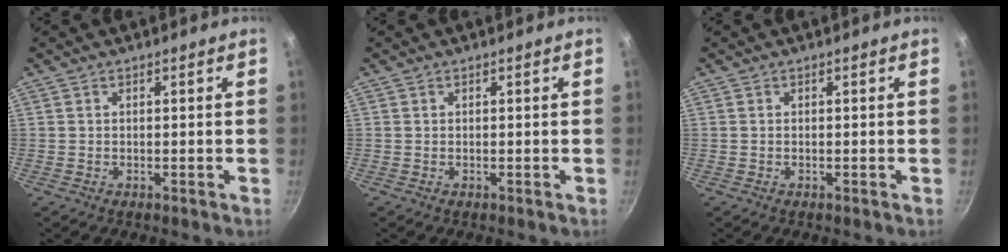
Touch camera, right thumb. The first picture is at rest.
{"total": 0.0}
{"total": 0.0}